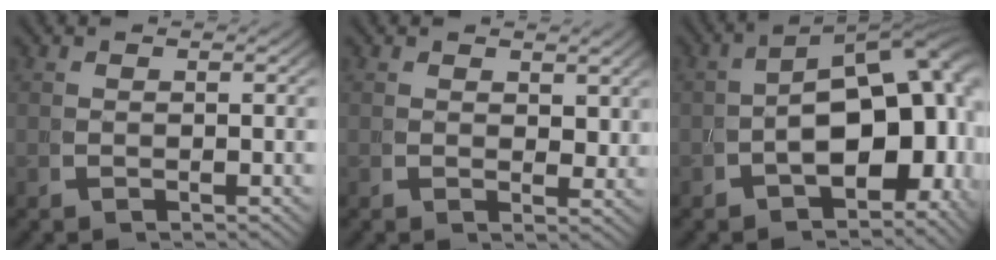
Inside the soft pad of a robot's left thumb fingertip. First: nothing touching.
{"total": 1.7, "force": [1.4, 0.8, 0.6], "torque": [-0.001, -0.011, 0.025]}
{"total": 14.9, "force": [-0.8, 9.6, 11.3], "torque": [-0.152, -0.035, -0.004]}